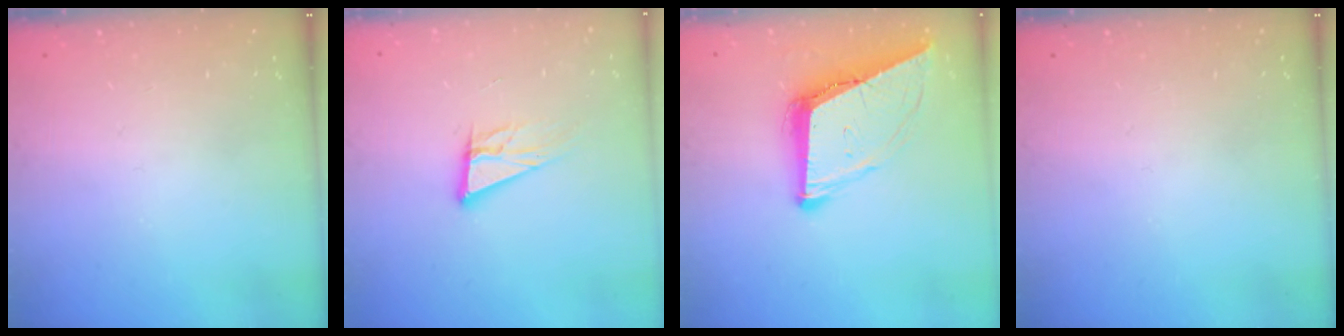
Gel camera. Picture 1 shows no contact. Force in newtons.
{"total": 12.2, "press": 11.7, "slide": 3.4}
{"total": 10.9, "press": 10.3, "slide": 3.6}
{"total": 0.0}